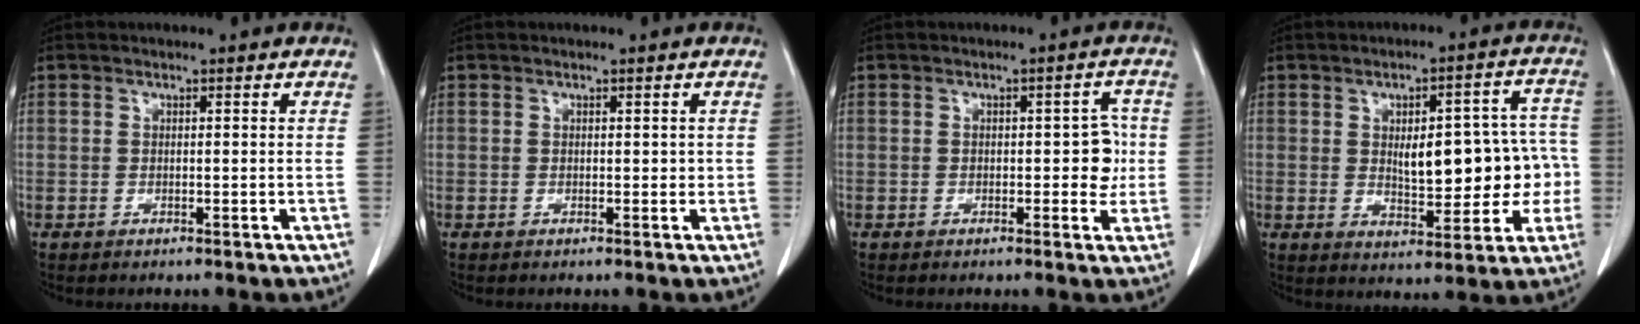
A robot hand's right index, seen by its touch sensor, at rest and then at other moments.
{"total": 0.8, "force": [0.1, 0.6, 0.4], "torque": [-0.001, 0.002, 0.002]}
{"total": 4.0, "force": [-0.2, 2.0, 3.5], "torque": [-0.036, 0.017, -0.001]}
{"total": 12.8, "force": [-0.4, 5.6, 11.5], "torque": [-0.139, 0.035, 0.009]}